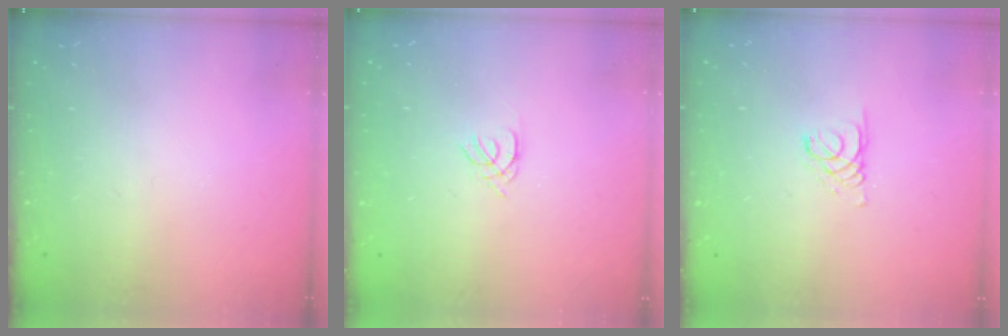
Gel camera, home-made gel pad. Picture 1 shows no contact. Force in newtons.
{"total": 1.2, "press": 1.2, "slide": 0.3}
{"total": 2.1, "press": 2.1, "slide": 0.2}